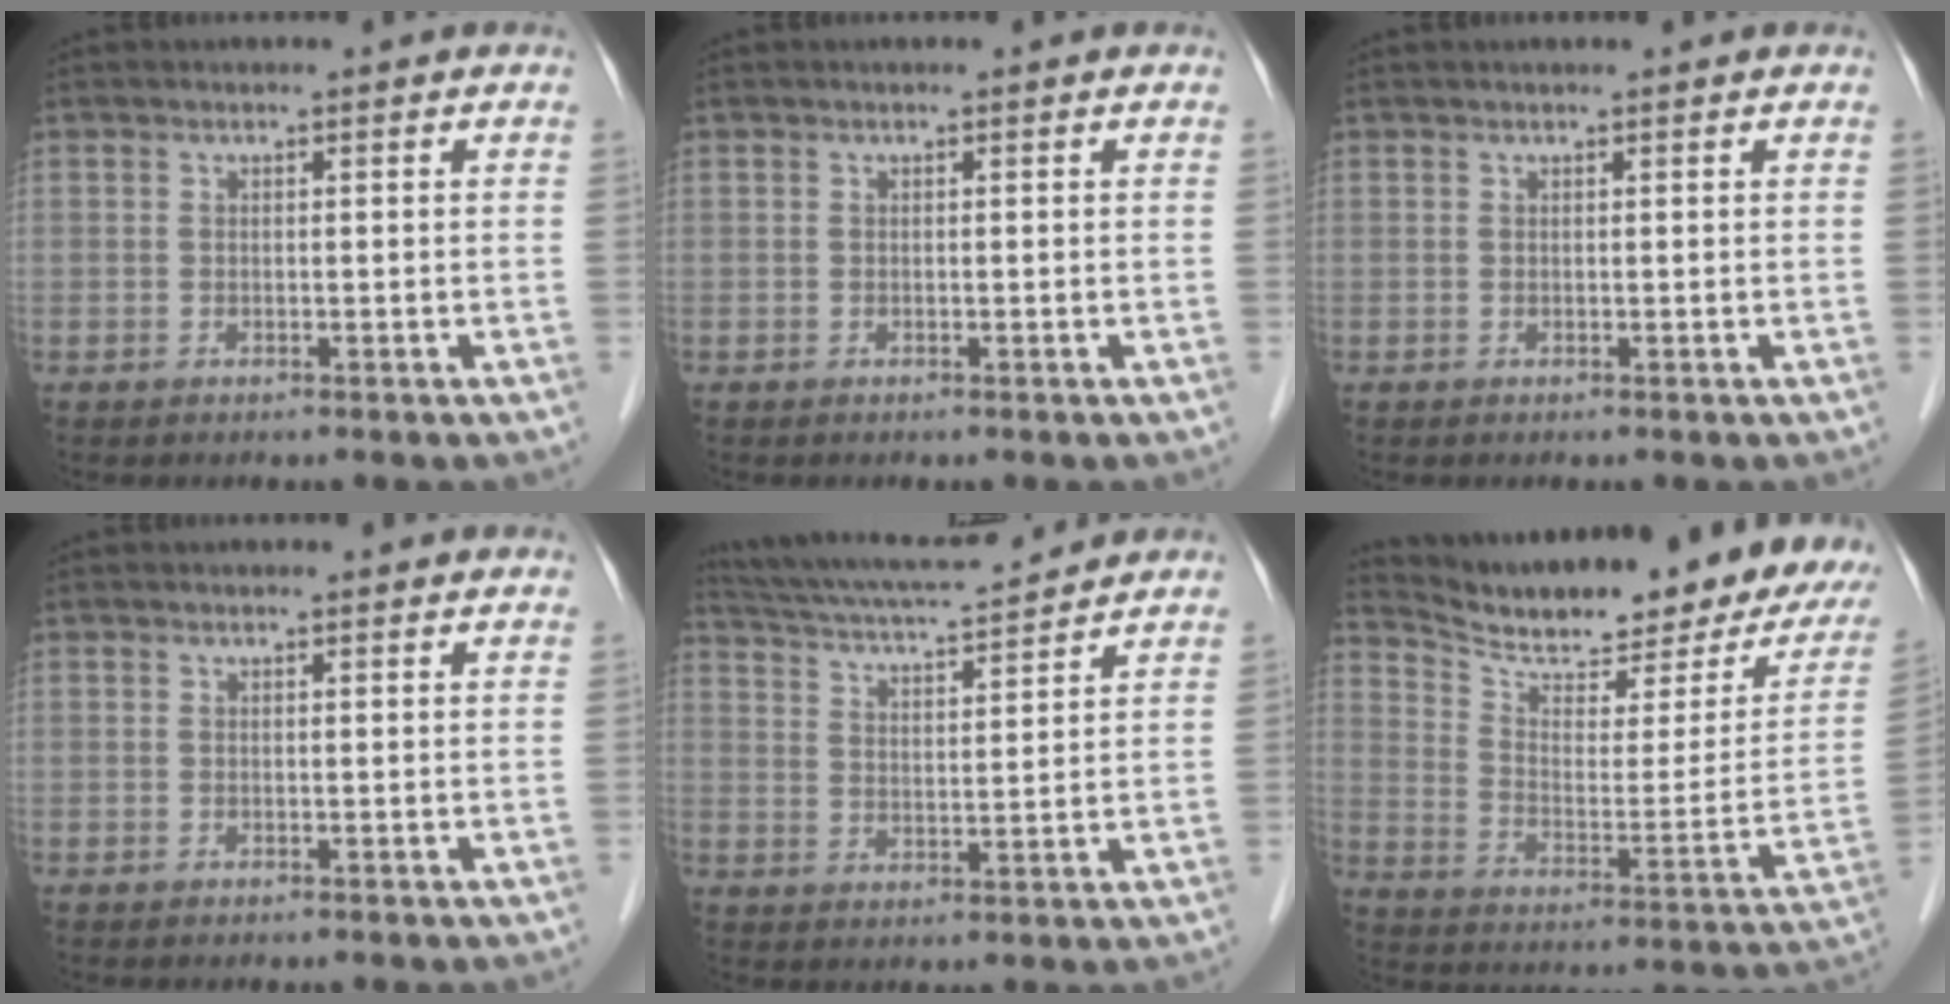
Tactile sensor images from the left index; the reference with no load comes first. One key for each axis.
{"total": 0.0}
{"total": 1.2, "fx": 1.0, "fy": 0.0, "fz": 0.6, "tx": -0.006, "ty": 0.015, "tz": 0.017}
{"total": 2.0, "fx": 1.9, "fy": 0.3, "fz": 0.4, "tx": -0.013, "ty": 0.012, "tz": 0.018}
{"total": 14.2, "fx": 13.1, "fy": 0.9, "fz": 5.2, "tx": -0.104, "ty": 0.024, "tz": 0.212}
{"total": 24.6, "fx": 20.4, "fy": 5.3, "fz": 12.6, "tx": -0.193, "ty": -0.043, "tz": 0.274}